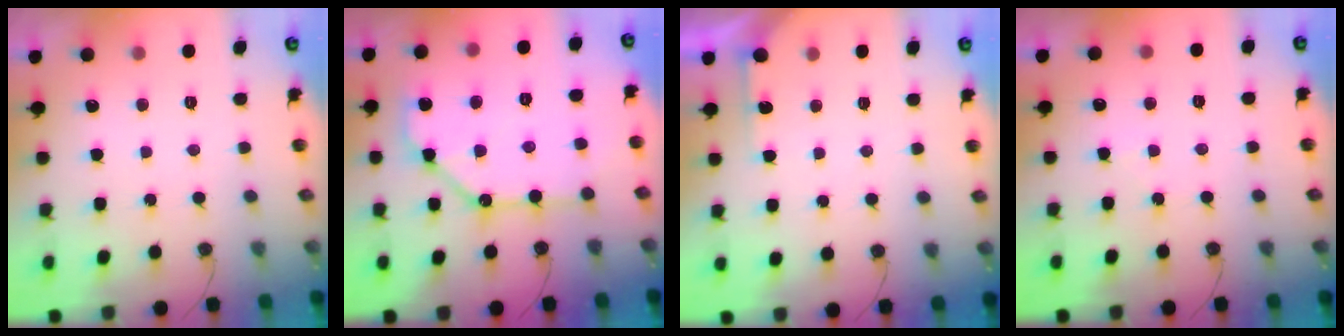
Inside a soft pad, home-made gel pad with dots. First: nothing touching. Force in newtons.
{"total": 14.0, "press": 13.9, "slide": 1.0}
{"total": 3.3, "press": 3.3, "slide": 0.5}
{"total": 3.5, "press": 3.5, "slide": 0.5}